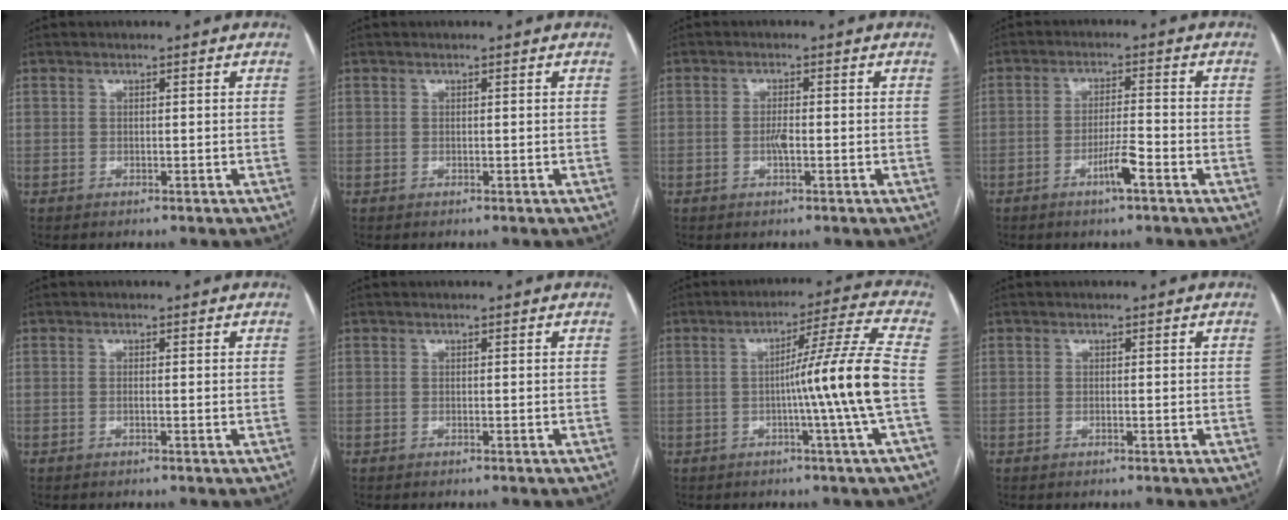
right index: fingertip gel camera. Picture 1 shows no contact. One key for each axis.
{"total": 0.0}
{"total": 1.9, "fx": -0.5, "fy": 0.4, "fz": 1.8, "tx": -0.036, "ty": 0.000, "tz": -0.009}
{"total": 4.5, "fx": -2.4, "fy": 0.1, "fz": 3.8, "tx": -0.070, "ty": -0.004, "tz": -0.045}
{"total": 0.7, "fx": -0.1, "fy": 0.0, "fz": 0.7, "tx": -0.014, "ty": -0.001, "tz": -0.001}
{"total": 0.0}
{"total": 11.1, "fx": -1.9, "fy": -3.0, "fz": 10.5, "tx": -0.160, "ty": -0.001, "tz": -0.030}
{"total": 0.0}